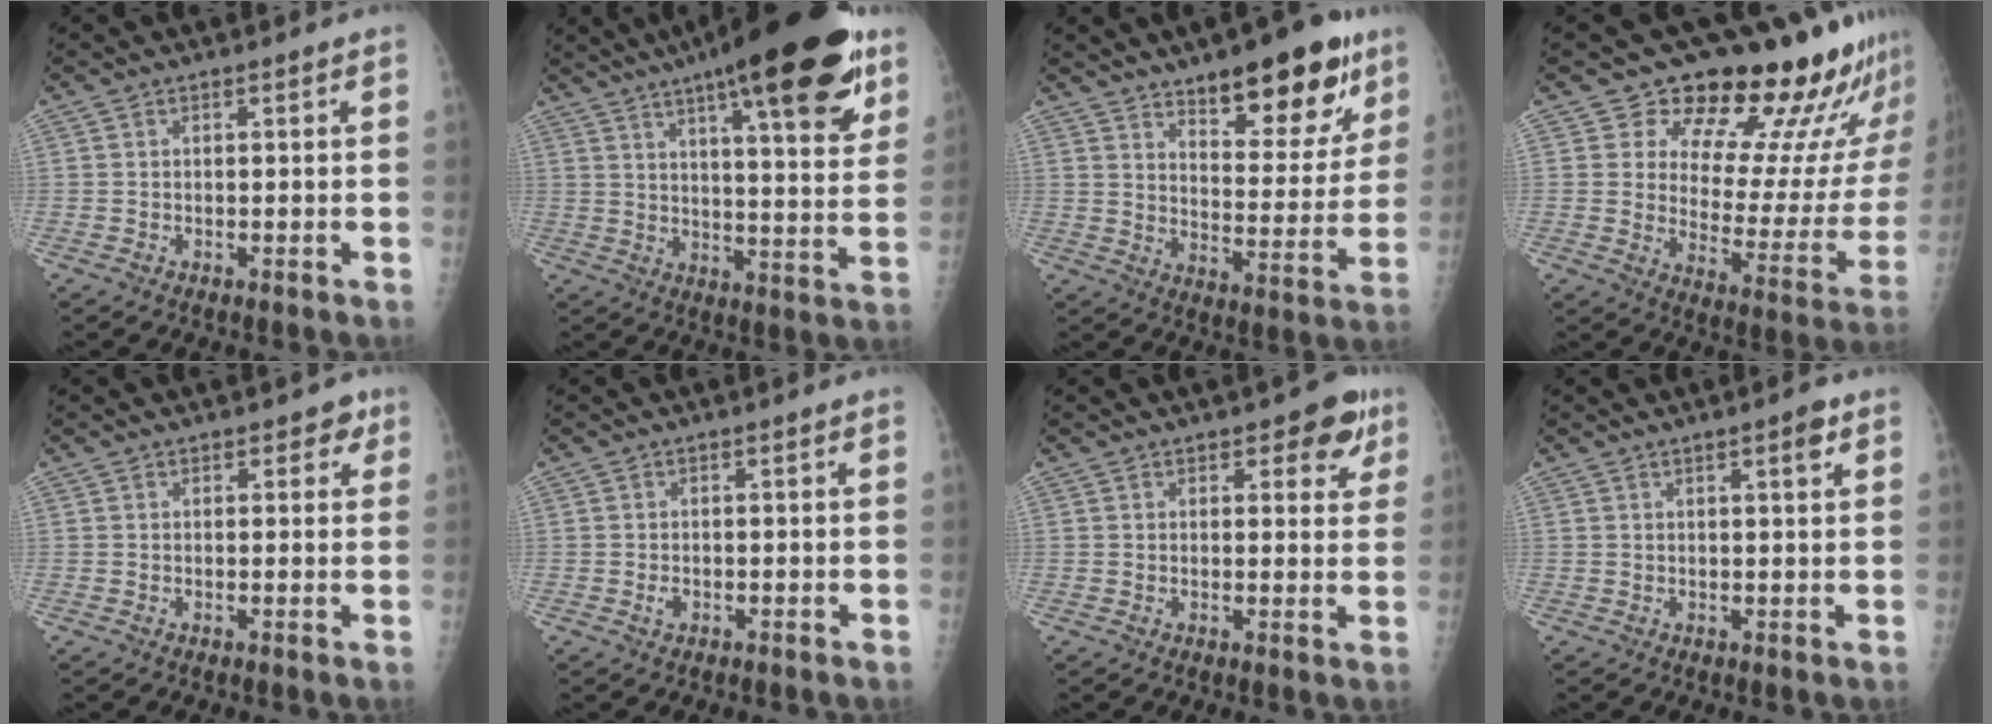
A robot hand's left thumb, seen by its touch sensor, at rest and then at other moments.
{"total": 25.8, "force": [15.8, 6.2, 19.4], "torque": [-0.262, -0.035, 0.223]}
{"total": 18.8, "force": [11.8, 7.4, 12.6], "torque": [-0.125, -0.067, 0.176]}
{"total": 22.3, "force": [19.5, 7.1, 8.2], "torque": [-0.054, -0.154, 0.246]}
{"total": 2.6, "force": [1.5, 1.8, 1.1], "torque": [0.013, -0.003, 0.012]}
{"total": 1.1, "force": [-0.3, 0.7, 0.7], "torque": [-0.013, 0.001, -0.005]}
{"total": 5.7, "force": [3.3, 3.0, 3.6], "torque": [-0.008, -0.012, 0.036]}
{"total": 2.7, "force": [1.5, 0.5, 2.2], "torque": [-0.027, -0.007, 0.020]}